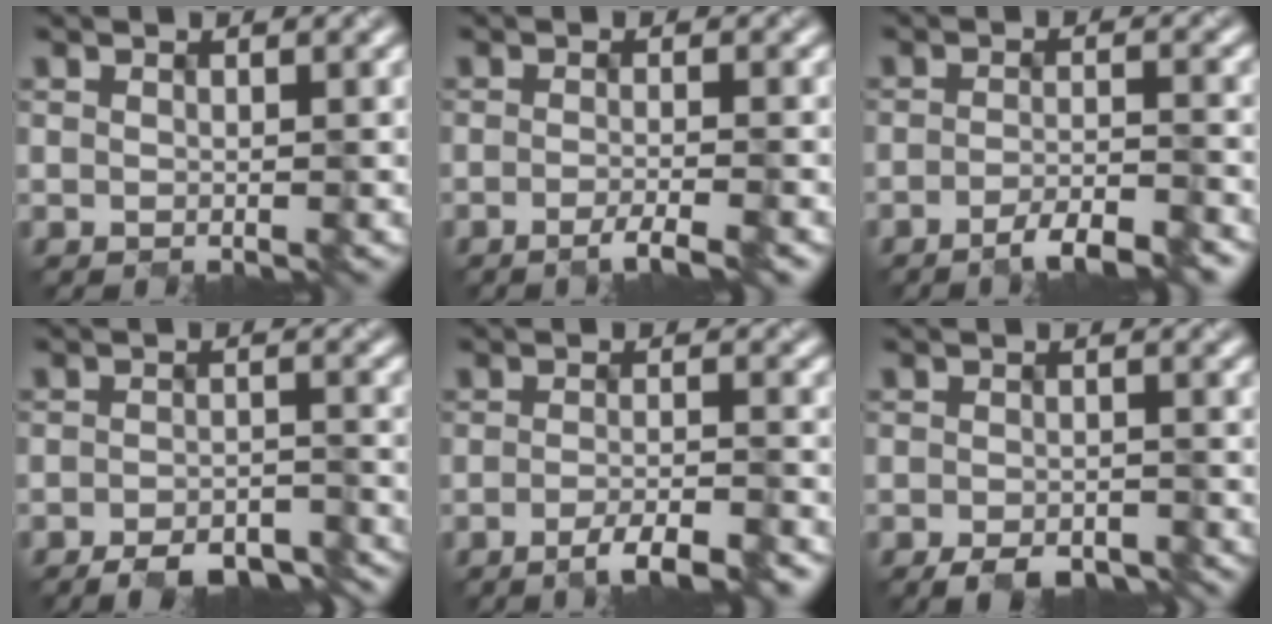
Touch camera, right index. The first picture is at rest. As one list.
[{"total": 2.3, "force": [-1.5, 0.4, 1.7], "torque": [-0.020, -0.003, -0.034]}, {"total": 3.7, "force": [-2.8, 0.6, 2.3], "torque": [-0.036, 0.000, -0.053]}, {"total": 5.2, "force": [-4.5, 1.3, 2.3], "torque": [-0.033, -0.004, -0.062]}, {"total": 3.7, "force": [-2.5, 0.6, 2.6], "torque": [-0.041, -0.002, -0.049]}, {"total": 2.7, "force": [-2.3, 0.8, 1.2], "torque": [-0.017, -0.003, -0.035]}]